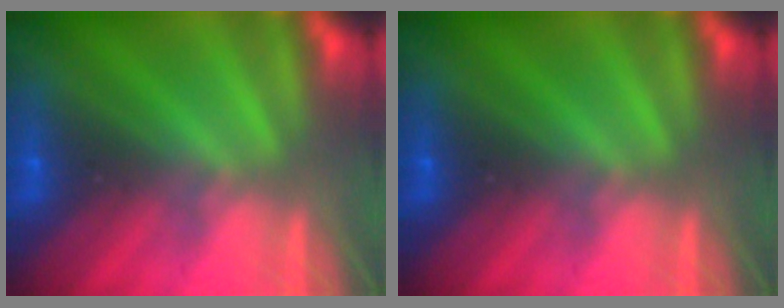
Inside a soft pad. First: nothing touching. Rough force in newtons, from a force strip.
{"total": 0.0}